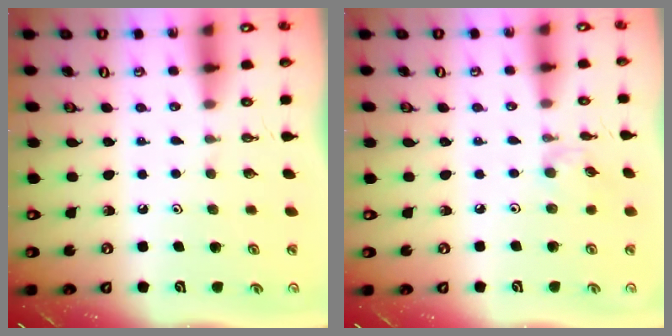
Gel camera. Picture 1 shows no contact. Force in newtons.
{"total": 2.4, "press": 2.4, "slide": 0.3}